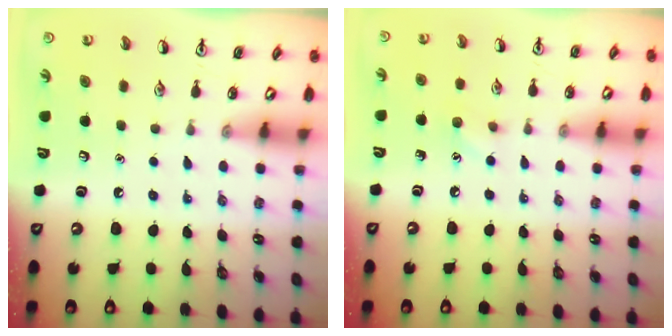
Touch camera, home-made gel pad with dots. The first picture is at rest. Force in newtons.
{"total": 5.6, "press": 5.3, "slide": 1.8}